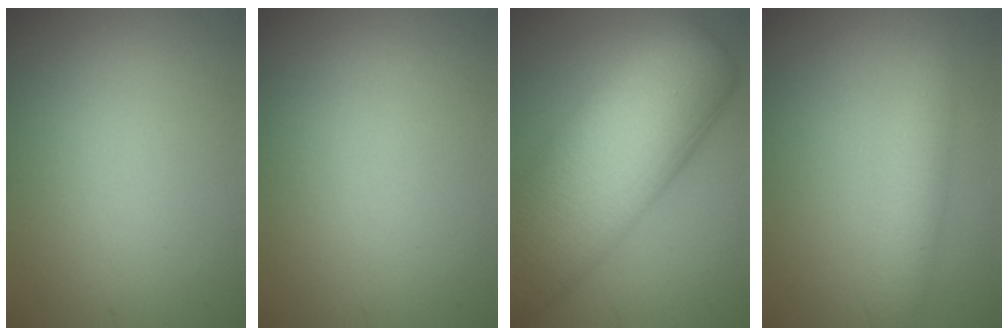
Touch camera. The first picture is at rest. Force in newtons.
{"total": 0.0}
{"total": 16.8, "press": 16.8, "slide": 0.8}
{"total": 2.6, "press": 2.6, "slide": 0.2}